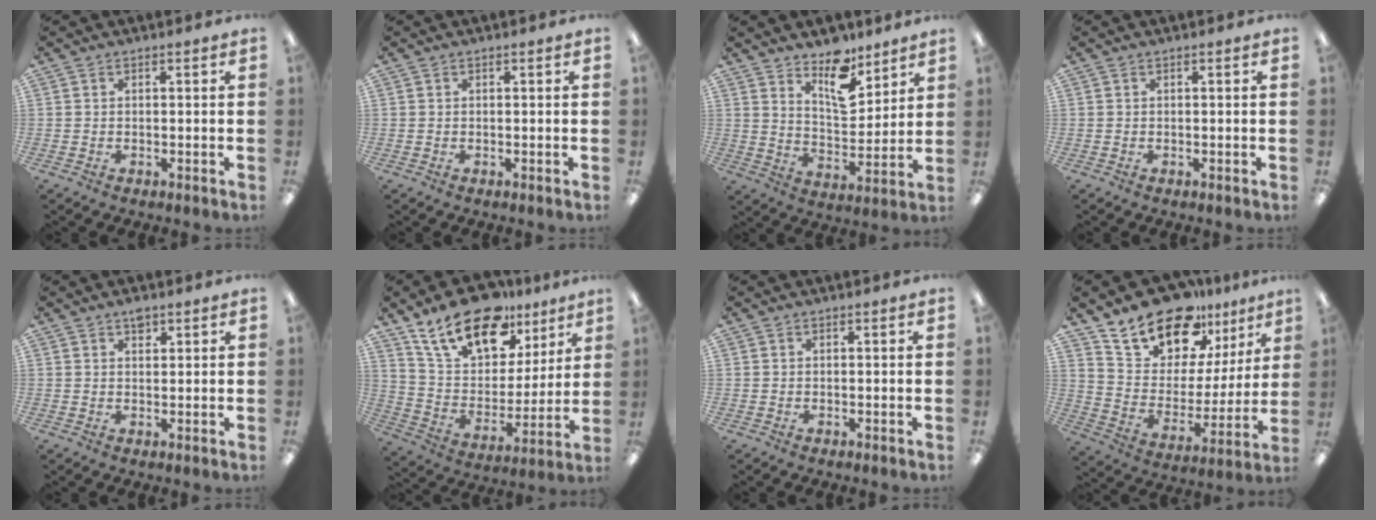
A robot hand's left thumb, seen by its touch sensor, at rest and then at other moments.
{"total": 0.0}
{"total": 12.0, "force": [8.8, 5.6, 5.9], "torque": [-0.077, -0.059, 0.155]}
{"total": 0.0}
{"total": 2.4, "force": [1.6, 1.2, 1.2], "torque": [-0.010, -0.005, 0.026]}
{"total": 20.8, "force": [14.4, 10.5, 10.7], "torque": [-0.198, -0.076, 0.259]}
{"total": 0.0}
{"total": 18.2, "force": [15.6, 8.2, 4.8], "torque": [-0.107, -0.128, 0.283]}